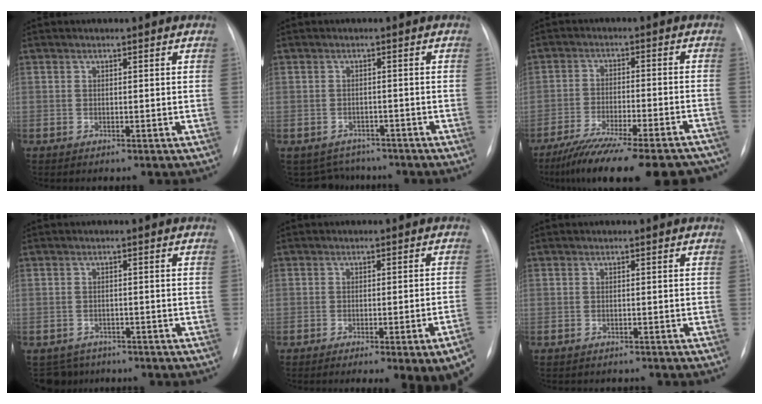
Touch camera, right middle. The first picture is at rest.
{"total": 5.7, "force": [-5.0, 2.8, -0.2], "torque": [0.004, 0.013, -0.063]}
{"total": 23.3, "force": [-20.0, 4.1, 11.3], "torque": [-0.136, -0.015, -0.278]}
{"total": 4.3, "force": [-3.5, 2.3, -0.5], "torque": [0.011, 0.004, -0.055]}
{"total": 9.4, "force": [-6.1, 0.2, 7.2], "torque": [-0.061, 0.004, -0.076]}
{"total": 3.6, "force": [-3.4, 1.2, 0.6], "torque": [-0.004, -0.002, -0.041]}